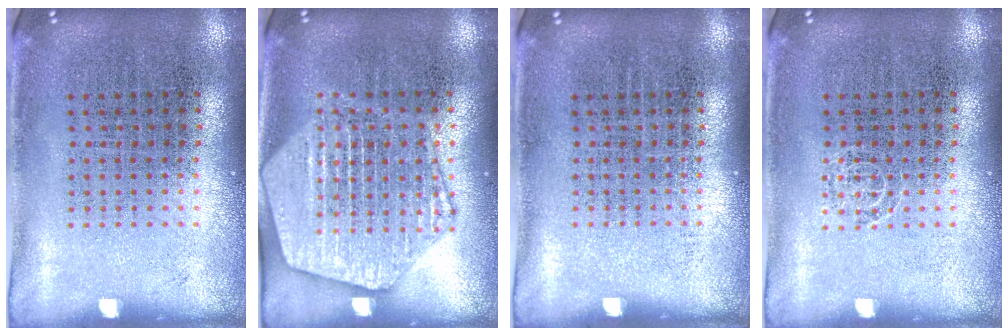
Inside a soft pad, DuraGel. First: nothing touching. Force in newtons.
{"total": 2.5, "press": 2.5, "slide": 0.2}
{"total": 0.0}
{"total": 0.7, "press": 0.7, "slide": 0.2}